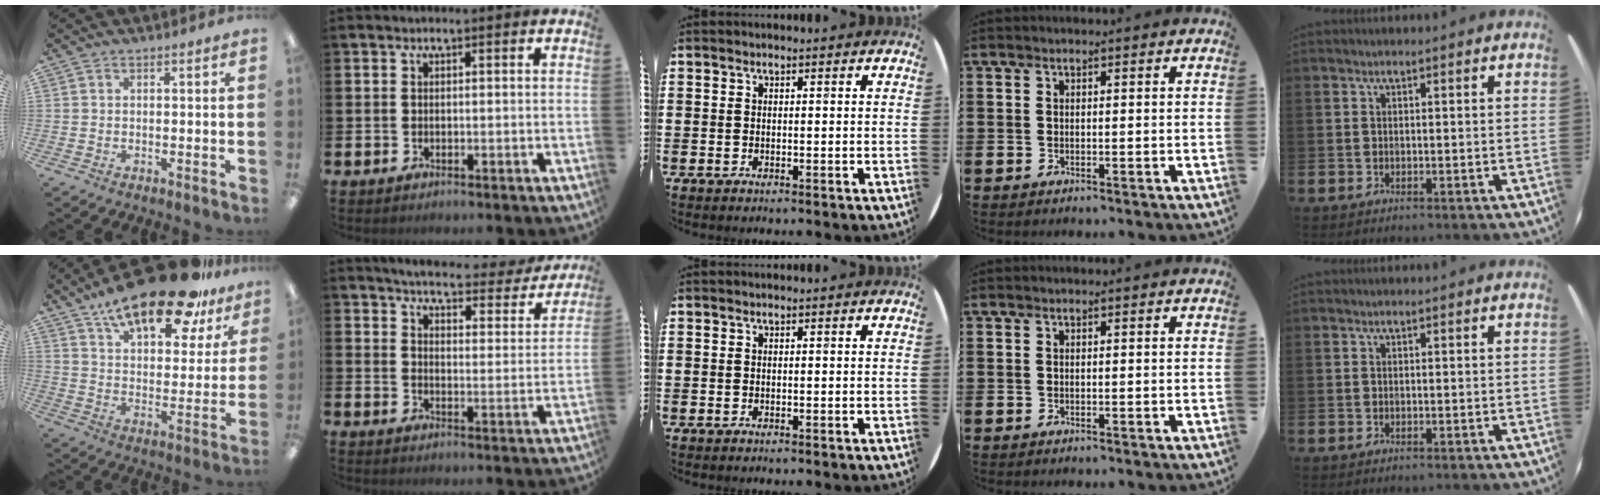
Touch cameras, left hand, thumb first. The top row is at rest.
{"thumb": {"total": 20.0, "force": [14.7, 7.0, 11.6], "torque": [-0.192, -0.085, 0.248]}, "index": {"total": 4.3, "force": [4.1, 0.7, 1.1], "torque": [-0.033, -0.035, 0.061]}}